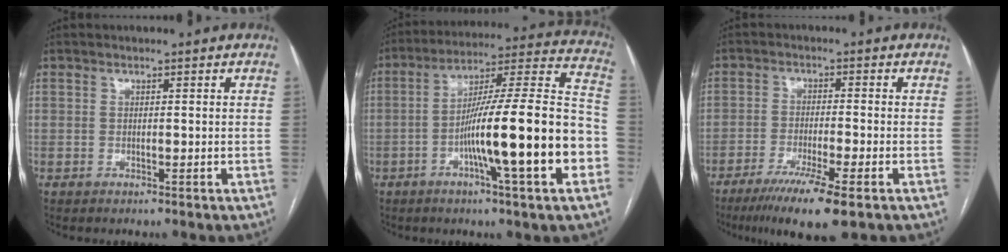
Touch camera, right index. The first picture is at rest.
{"total": 21.5, "force": [-6.1, 0.7, 20.5], "torque": [-0.285, 0.010, -0.098]}
{"total": 9.4, "force": [-5.9, 0.3, 7.4], "torque": [-0.125, -0.023, -0.094]}